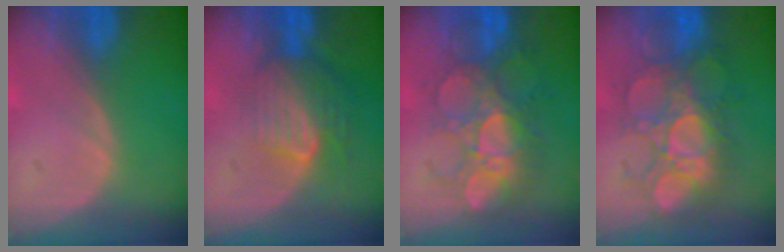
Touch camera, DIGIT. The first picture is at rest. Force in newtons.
{"total": 8.0, "press": 7.3, "slide": 3.3}
{"total": 9.0, "press": 8.8, "slide": 2.3}
{"total": 9.6, "press": 9.6, "slide": 0.1}